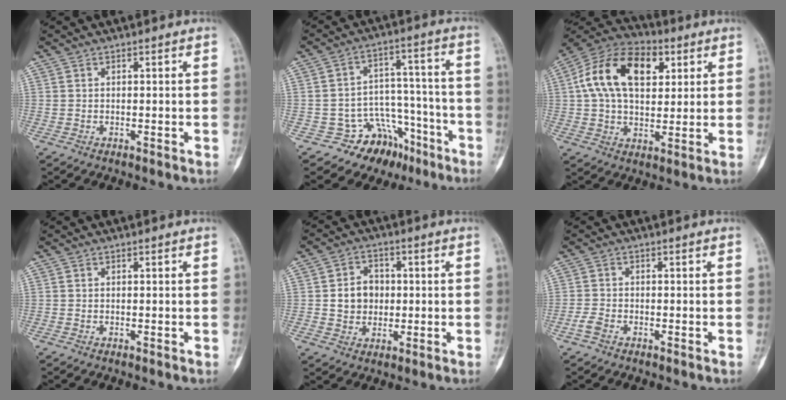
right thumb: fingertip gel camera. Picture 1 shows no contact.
{"total": 12.0, "force": [-7.5, 9.2, 2.2], "torque": [0.021, 0.115, -0.107]}
{"total": 17.7, "force": [4.9, 11.0, 13.0], "torque": [-0.203, 0.009, 0.076]}
{"total": 0.0}
{"total": 6.7, "force": [0.2, 5.8, 3.5], "torque": [-0.023, 0.005, 0.001]}
{"total": 1.9, "force": [-1.2, 1.0, 1.1], "torque": [-0.031, 0.002, -0.026]}